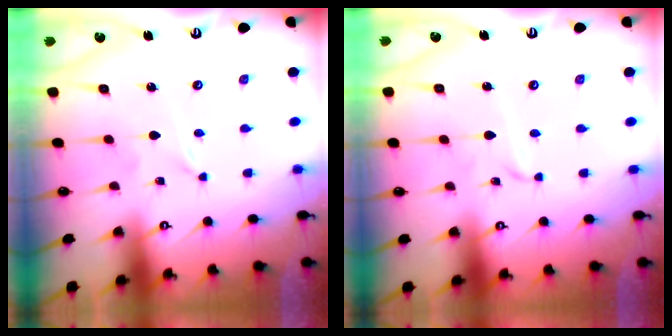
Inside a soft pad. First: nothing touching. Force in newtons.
{"total": 1.5, "press": 1.5, "slide": 0.2}